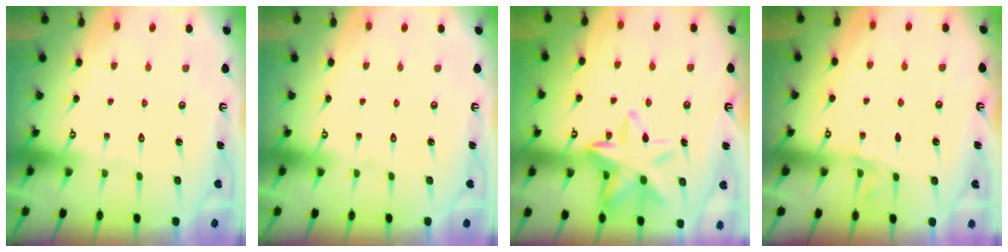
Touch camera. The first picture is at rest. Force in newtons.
{"total": 0.0}
{"total": 14.8, "press": 14.7, "slide": 1.1}
{"total": 3.0, "press": 3.0, "slide": 0.4}